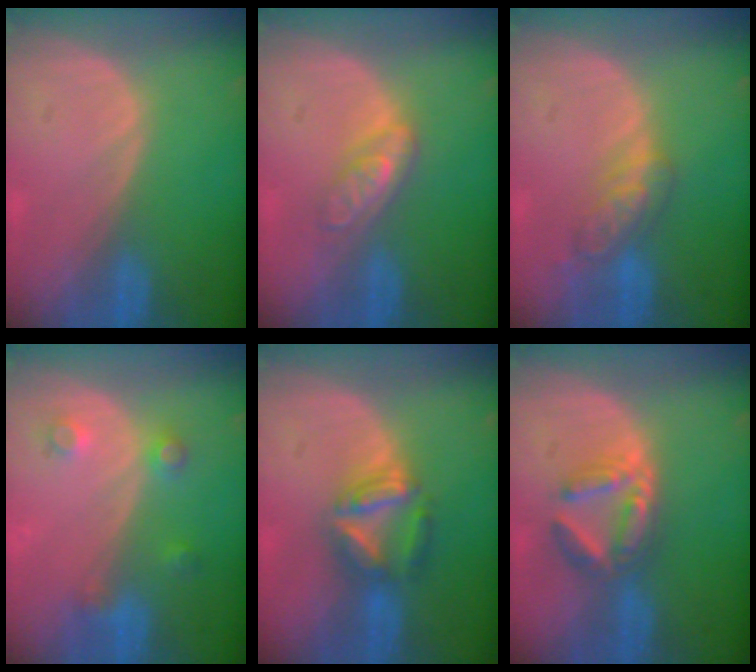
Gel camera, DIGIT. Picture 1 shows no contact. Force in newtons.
{"total": 4.8, "press": 4.3, "slide": 2.1}
{"total": 5.3, "press": 5.1, "slide": 1.7}
{"total": 3.7, "press": 3.4, "slide": 1.4}
{"total": 6.2, "press": 6.0, "slide": 1.5}
{"total": 5.9, "press": 5.6, "slide": 1.8}